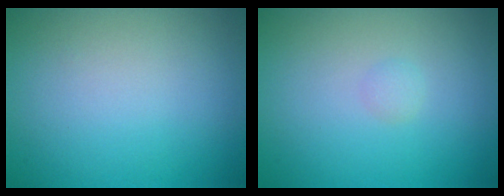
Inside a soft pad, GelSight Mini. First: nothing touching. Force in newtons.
{"total": 0.6, "press": 0.6, "slide": 0.0}